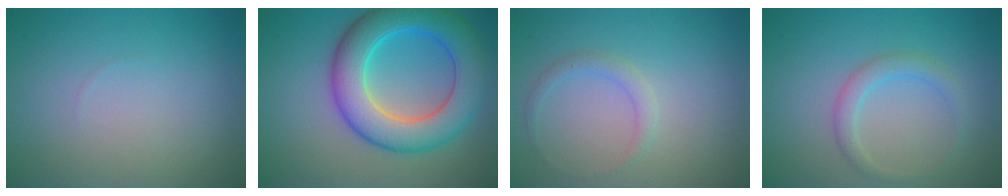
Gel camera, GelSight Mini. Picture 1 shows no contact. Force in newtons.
{"total": 9.1, "press": 9.1, "slide": 0.0}
{"total": 1.4, "press": 1.4, "slide": 0.1}
{"total": 2.1, "press": 2.1, "slide": 0.0}